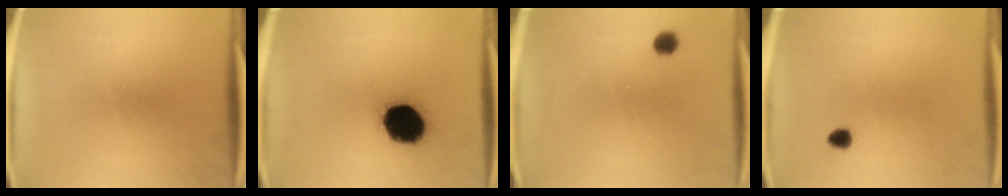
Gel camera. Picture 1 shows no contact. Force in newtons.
{"total": 18.4}
{"total": 1.8}
{"total": 1.6}